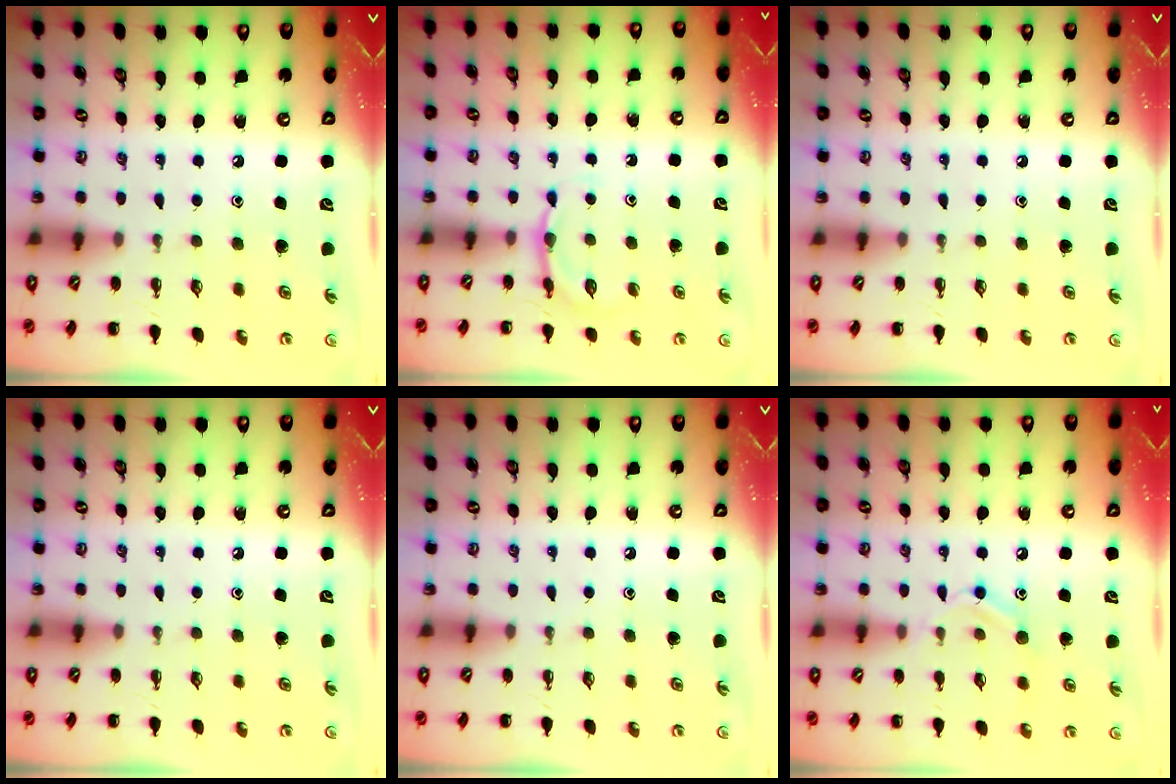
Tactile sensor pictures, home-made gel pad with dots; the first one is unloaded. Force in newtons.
{"total": 4.0, "press": 3.7, "slide": 1.5}
{"total": 0.0}
{"total": 0.0}
{"total": 0.0}
{"total": 9.2, "press": 9.2, "slide": 1.2}